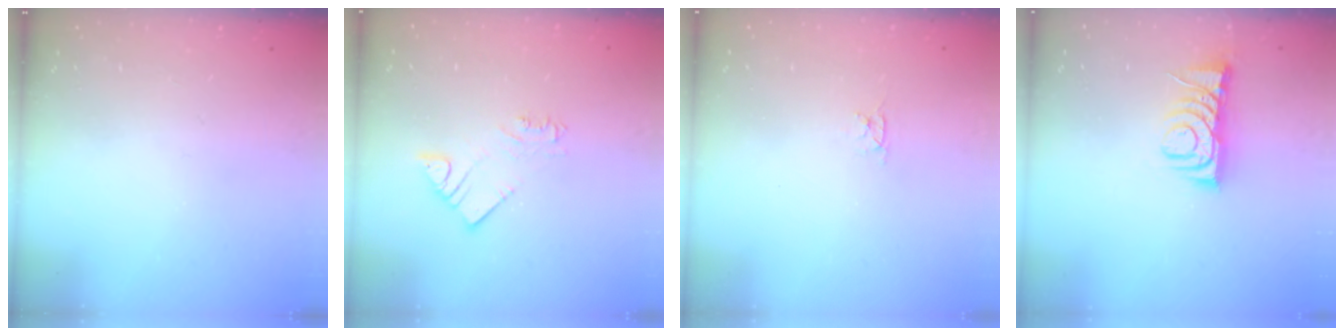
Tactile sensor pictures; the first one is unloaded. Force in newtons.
{"total": 3.4, "press": 3.4, "slide": 0.2}
{"total": 2.8, "press": 2.8, "slide": 0.3}
{"total": 7.4, "press": 7.4, "slide": 0.1}